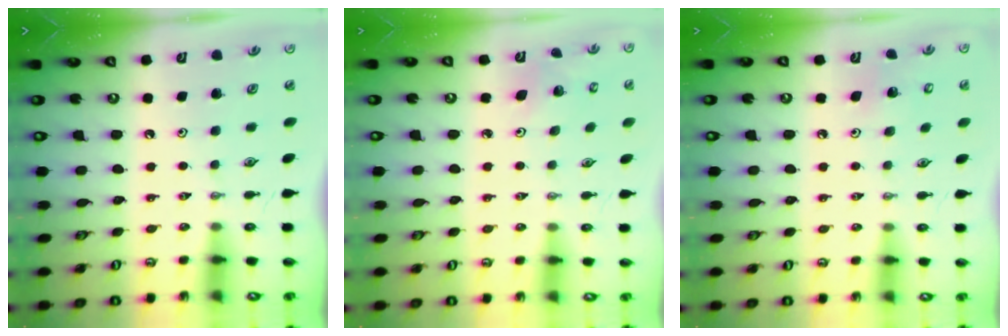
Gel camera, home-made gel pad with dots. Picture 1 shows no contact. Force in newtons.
{"total": 3.4, "press": 3.4, "slide": 0.4}
{"total": 5.0, "press": 4.9, "slide": 0.4}